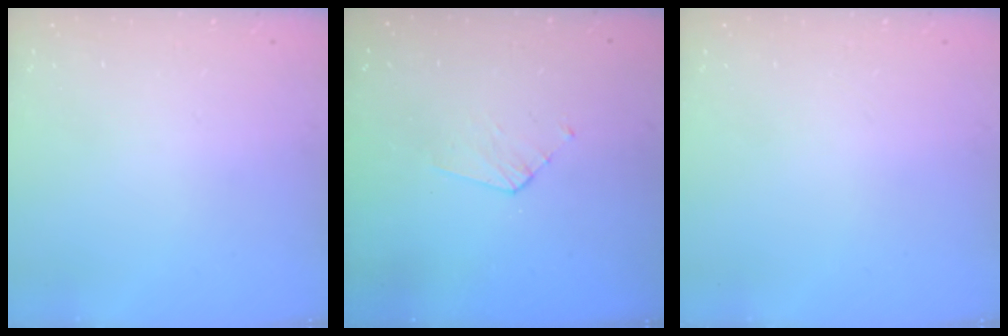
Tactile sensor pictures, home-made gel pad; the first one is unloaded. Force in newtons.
{"total": 3.8, "press": 3.8, "slide": 0.3}
{"total": 0.0}